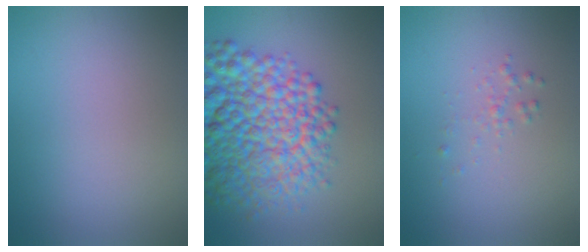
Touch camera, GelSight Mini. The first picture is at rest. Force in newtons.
{"total": 11.8, "press": 11.8, "slide": 0.5}
{"total": 0.9, "press": 0.9, "slide": 0.0}